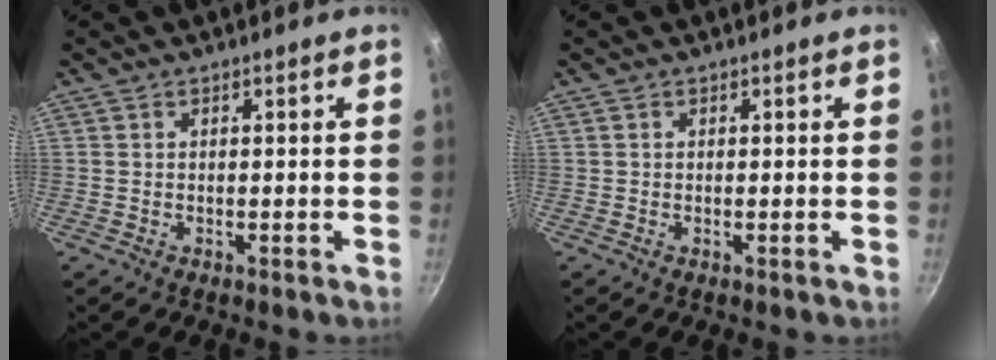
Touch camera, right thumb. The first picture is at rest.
{"total": 0.0}